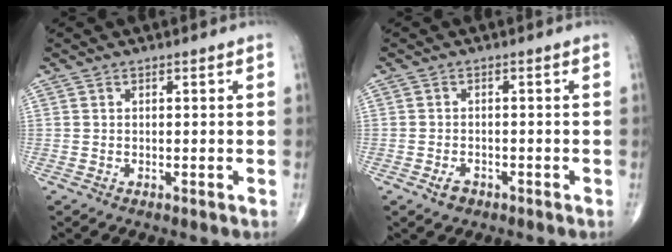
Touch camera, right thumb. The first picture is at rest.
{"total": 2.3, "force": [-1.3, 1.5, 1.2], "torque": [-0.020, 0.005, -0.018]}